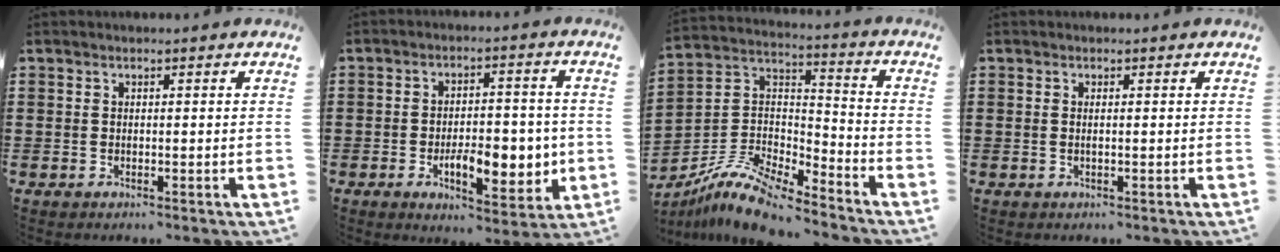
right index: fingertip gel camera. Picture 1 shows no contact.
{"total": 9.3, "force": [-2.3, 4.6, 7.8], "torque": [-0.108, -0.003, -0.036]}
{"total": 11.2, "force": [-9.3, 2.7, 5.5], "torque": [-0.119, 0.021, -0.187]}
{"total": 0.6, "force": [-0.1, -0.1, 0.6], "torque": [-0.012, -0.004, -0.001]}